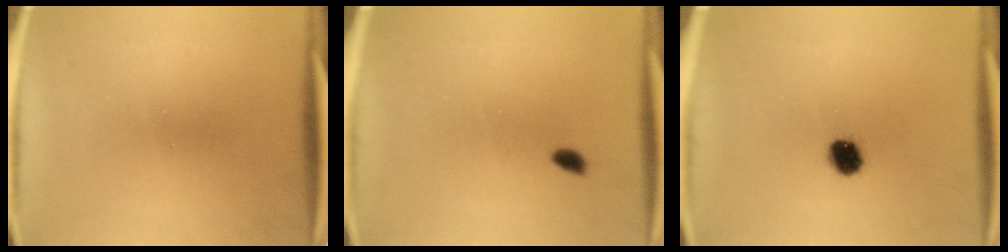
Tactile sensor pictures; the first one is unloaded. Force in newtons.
{"total": 1.5}
{"total": 5.5}